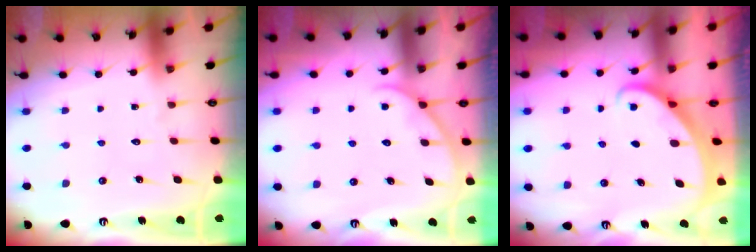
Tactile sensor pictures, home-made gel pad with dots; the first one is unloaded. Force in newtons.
{"total": 3.3, "press": 3.3, "slide": 0.4}
{"total": 1.9, "press": 1.9, "slide": 0.0}